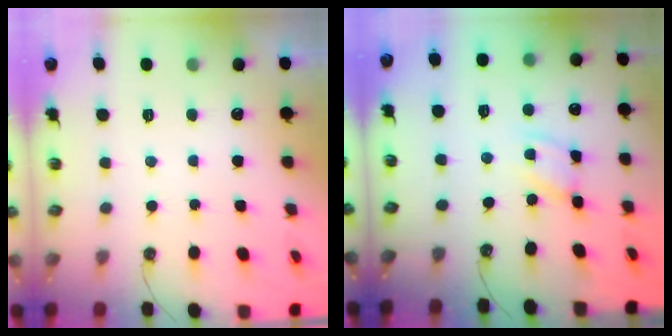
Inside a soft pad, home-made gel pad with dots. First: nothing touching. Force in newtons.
{"total": 3.6, "press": 3.6, "slide": 0.2}